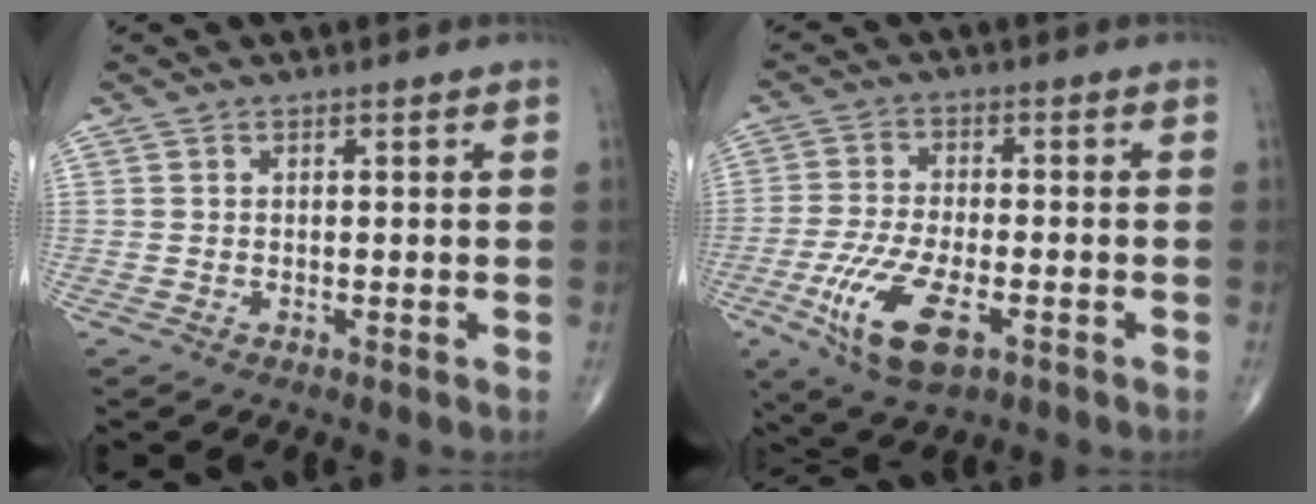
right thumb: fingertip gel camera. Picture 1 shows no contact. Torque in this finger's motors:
{"motor_torque": [0.30, 0.45, 0.67, 0.15, 0.33]}